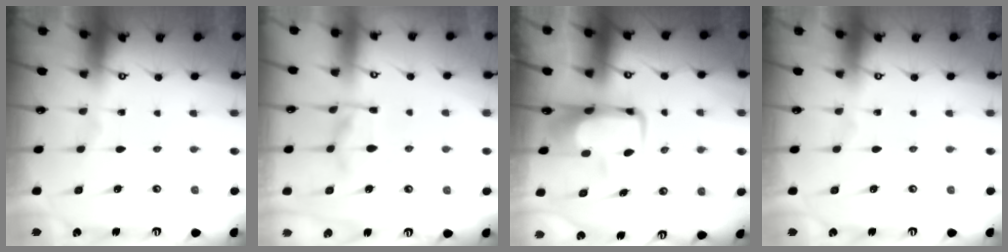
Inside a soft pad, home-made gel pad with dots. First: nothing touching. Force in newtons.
{"total": 6.9, "press": 6.8, "slide": 1.3}
{"total": 6.7, "press": 6.5, "slide": 1.3}
{"total": 0.0}